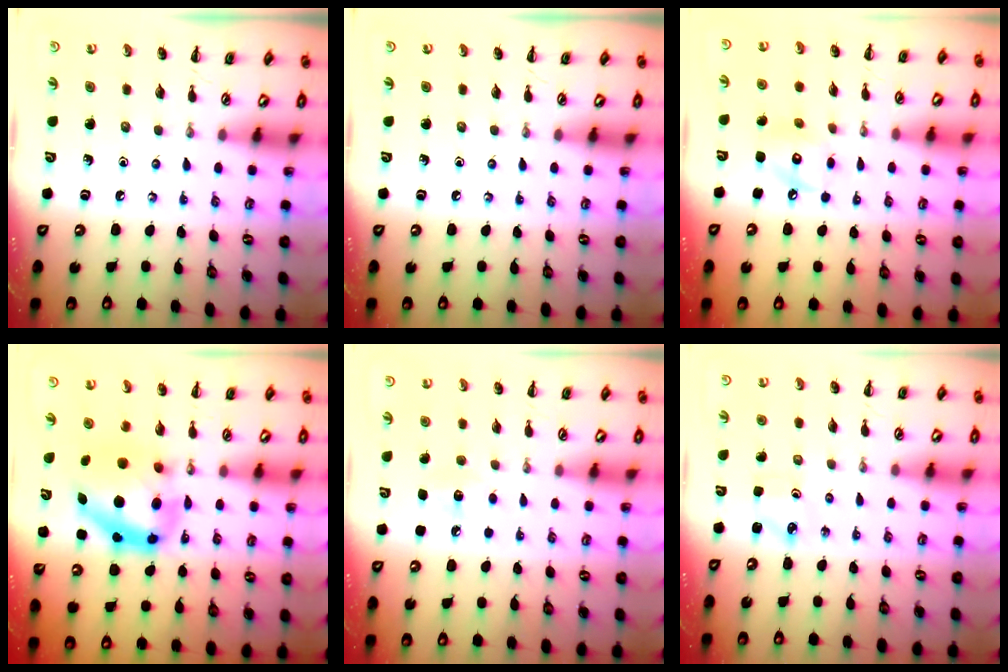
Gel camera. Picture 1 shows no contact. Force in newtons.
{"total": 0.0}
{"total": 8.6, "press": 8.6, "slide": 0.3}
{"total": 12.5, "press": 12.1, "slide": 2.9}
{"total": 7.1, "press": 6.9, "slide": 1.9}
{"total": 1.9, "press": 1.8, "slide": 0.5}